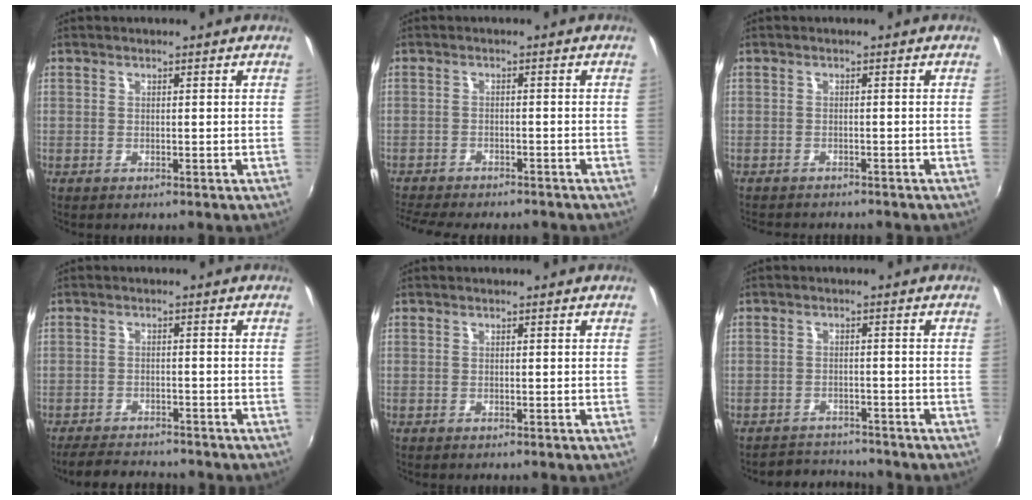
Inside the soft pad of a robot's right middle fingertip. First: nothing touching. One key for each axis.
{"total": 10.5, "fx": -9.3, "fy": 2.5, "fz": 4.2, "tx": -0.104, "ty": -0.025, "tz": -0.144}
{"total": 4.6, "fx": -4.3, "fy": 1.0, "fz": 1.4, "tx": -0.036, "ty": -0.016, "tz": -0.065}
{"total": 7.5, "fx": -6.8, "fy": 2.0, "fz": 2.3, "tx": -0.069, "ty": -0.010, "tz": -0.107}
{"total": 0.0}
{"total": 4.6, "fx": -4.4, "fy": 1.1, "fz": -0.4, "tx": -0.008, "ty": 0.008, "tz": -0.075}